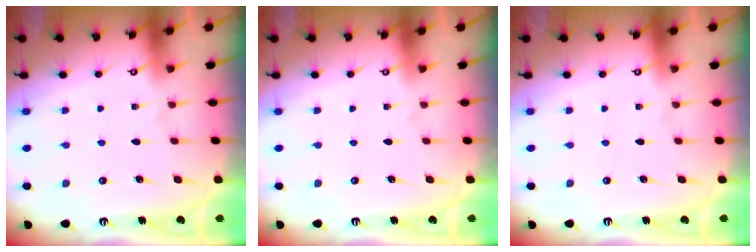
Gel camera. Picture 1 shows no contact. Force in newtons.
{"total": 0.0}
{"total": 0.0}